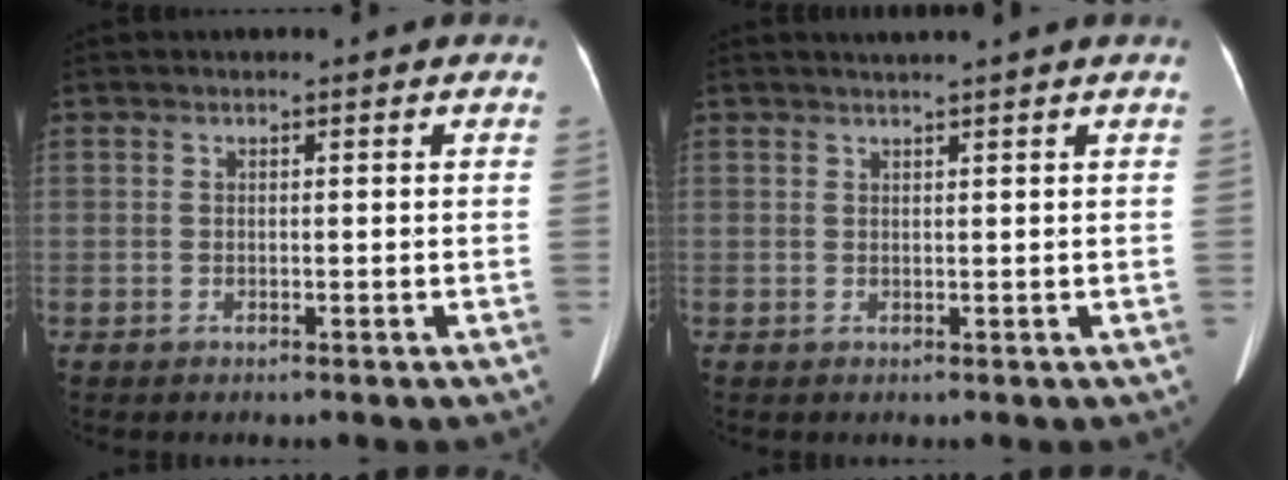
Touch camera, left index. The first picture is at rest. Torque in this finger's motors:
{"motor_torque": [-0.15, -0.11, -0.09, -0.04]}